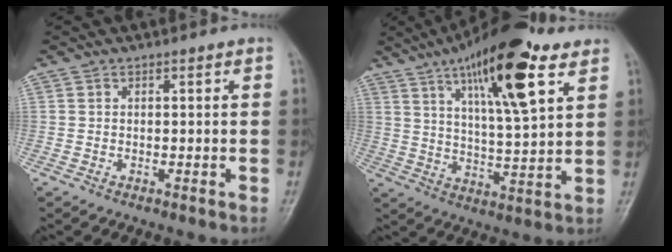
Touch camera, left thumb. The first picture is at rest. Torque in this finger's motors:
{"motor_torque": [0.38, 0.51, 1.82, -0.94, 0.20]}